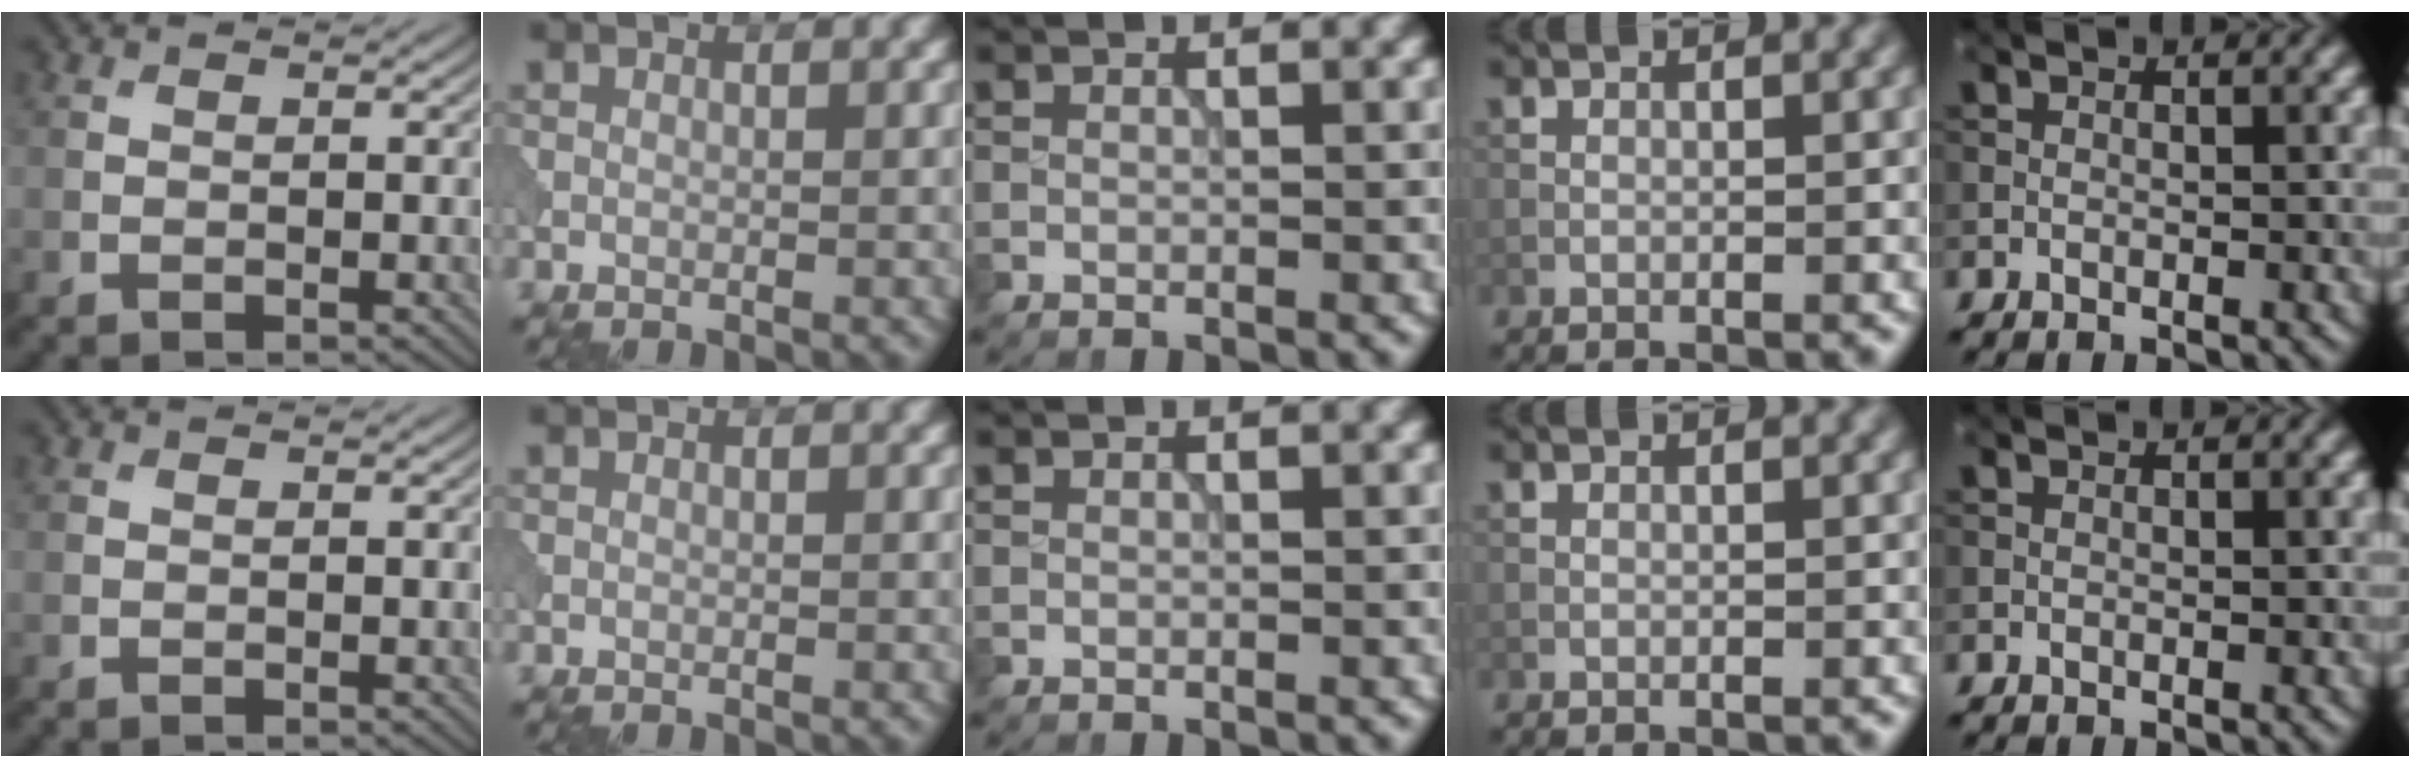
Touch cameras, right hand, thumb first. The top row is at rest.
{}